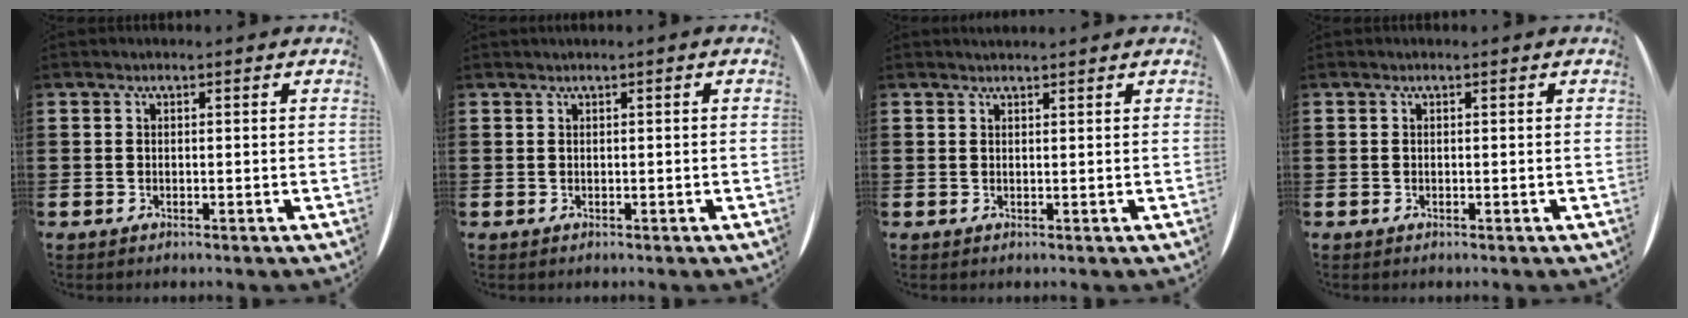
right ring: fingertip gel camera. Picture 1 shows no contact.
{"total": 0.0}
{"total": 0.7, "force": [0.7, -0.1, 0.0], "torque": [0.001, 0.001, 0.014]}
{"total": 0.0}